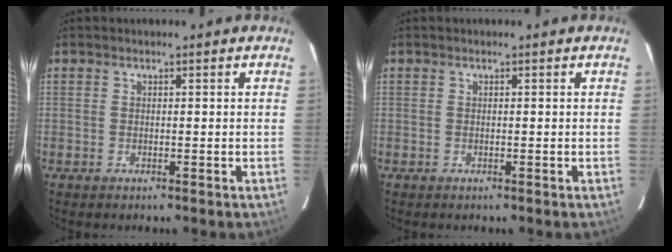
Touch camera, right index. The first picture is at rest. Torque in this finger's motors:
{"motor_torque": [0.00, 0.00, 0.03, 0.01]}